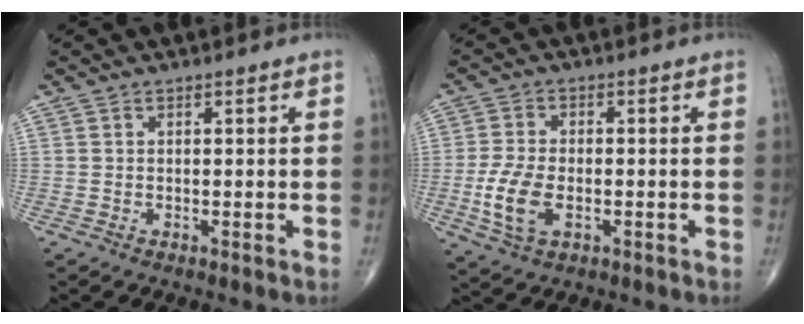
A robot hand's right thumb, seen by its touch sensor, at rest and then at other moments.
{"total": 8.1, "force": [-1.9, 4.4, 6.5], "torque": [-0.141, -0.001, -0.034]}